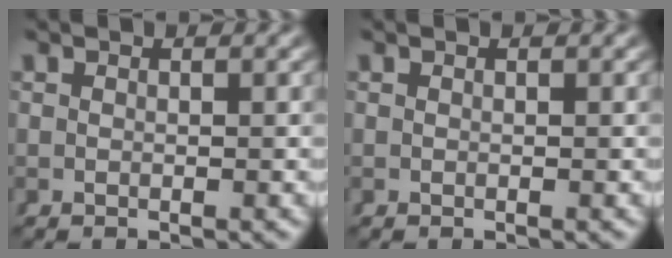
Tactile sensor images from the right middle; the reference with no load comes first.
{"total": 0.0}